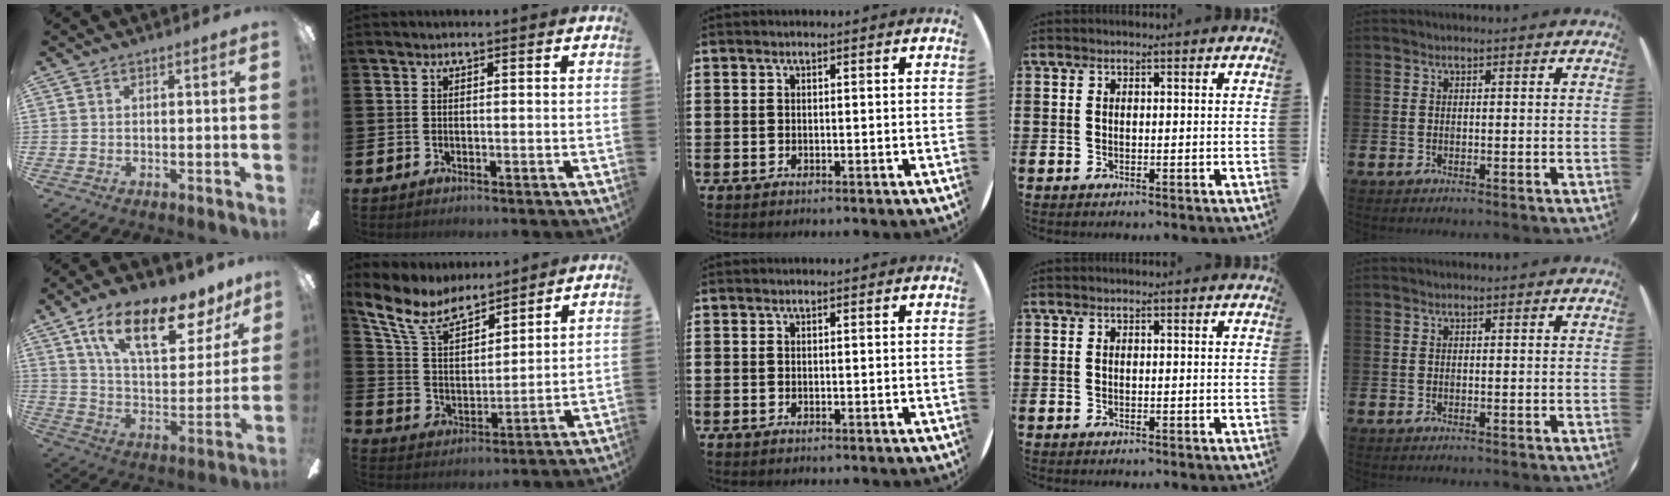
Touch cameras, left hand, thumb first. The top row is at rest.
{"thumb": {"total": 20.3, "force": [12.4, 8.4, 13.6], "torque": [-0.223, -0.062, 0.207]}, "index": {"total": 9.5, "force": [8.2, 3.5, 3.4], "torque": [-0.109, -0.041, 0.149]}}